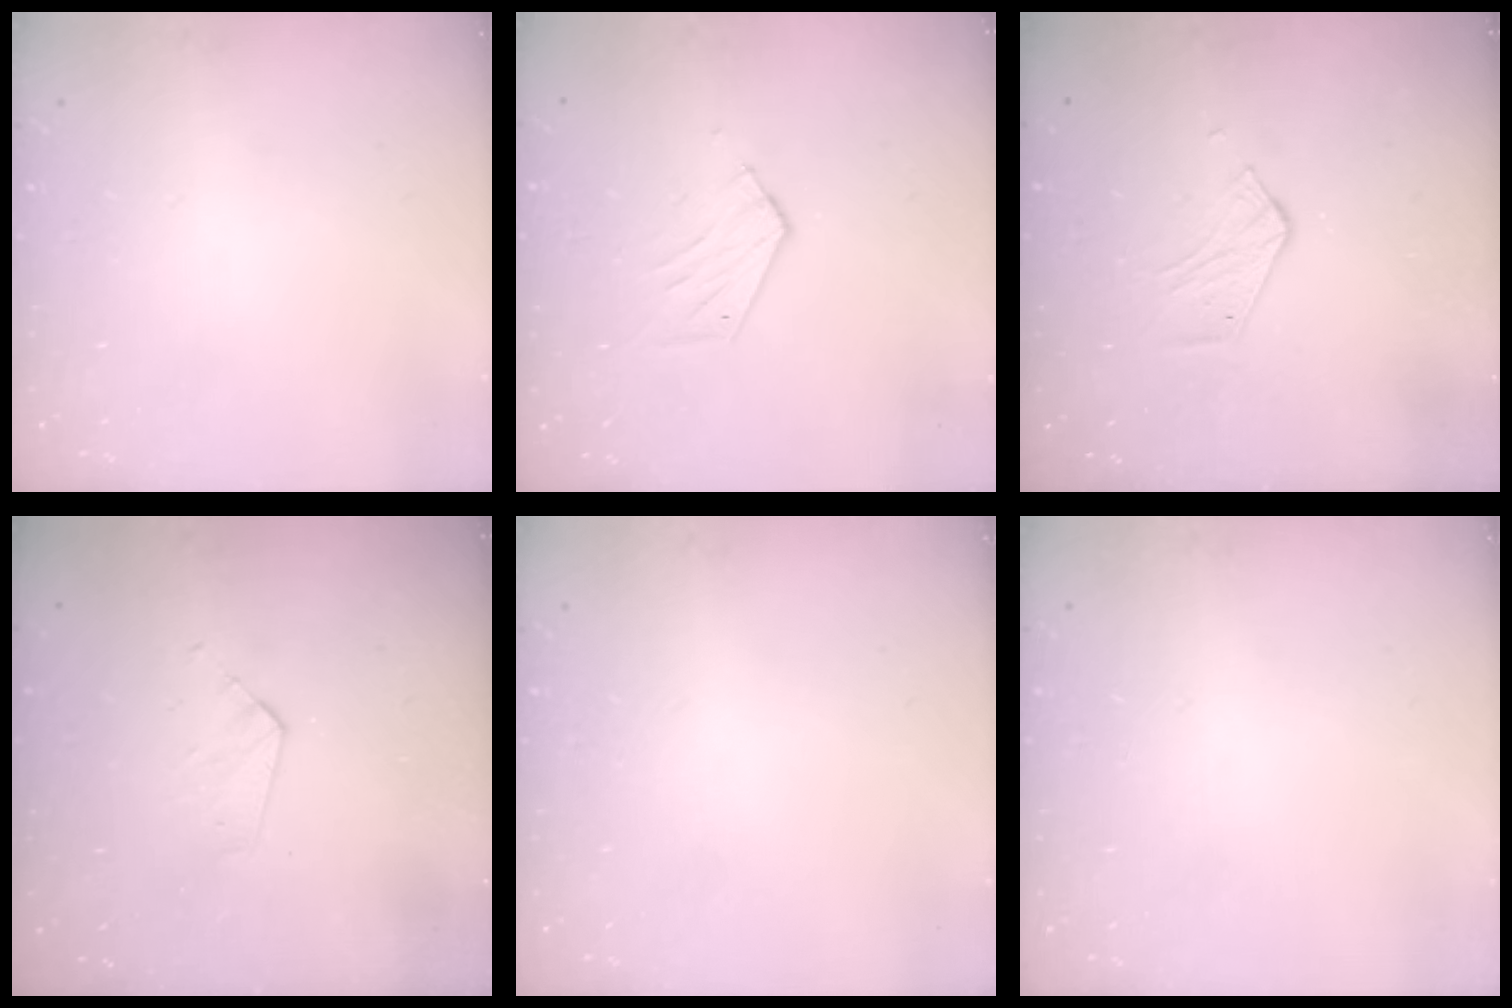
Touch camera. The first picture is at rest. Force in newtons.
{"total": 4.0, "press": 3.9, "slide": 0.3}
{"total": 3.7, "press": 3.7, "slide": 0.3}
{"total": 3.7, "press": 3.6, "slide": 0.3}
{"total": 0.0}
{"total": 0.0}